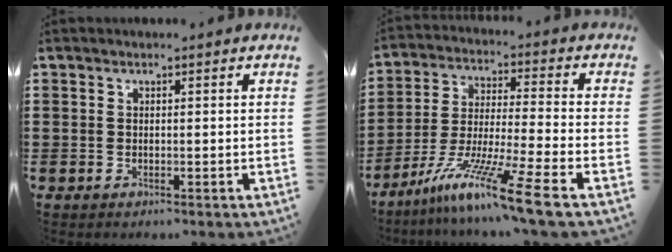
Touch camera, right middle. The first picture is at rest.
{"total": 12.2, "force": [-8.7, -0.3, 8.6], "torque": [-0.171, -0.003, -0.170]}